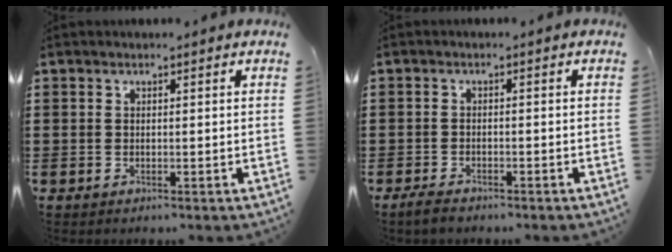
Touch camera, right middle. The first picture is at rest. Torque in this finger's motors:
{"motor_torque": [0.85, -0.31, 0.19, 0.09]}